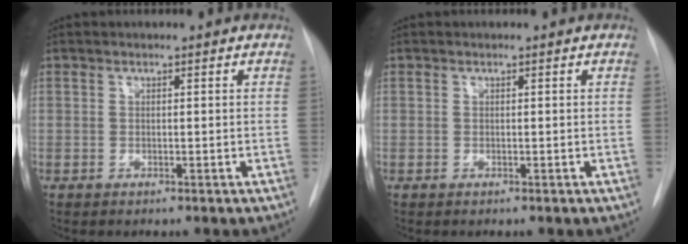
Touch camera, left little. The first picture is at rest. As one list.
[{"total": 0.0}]